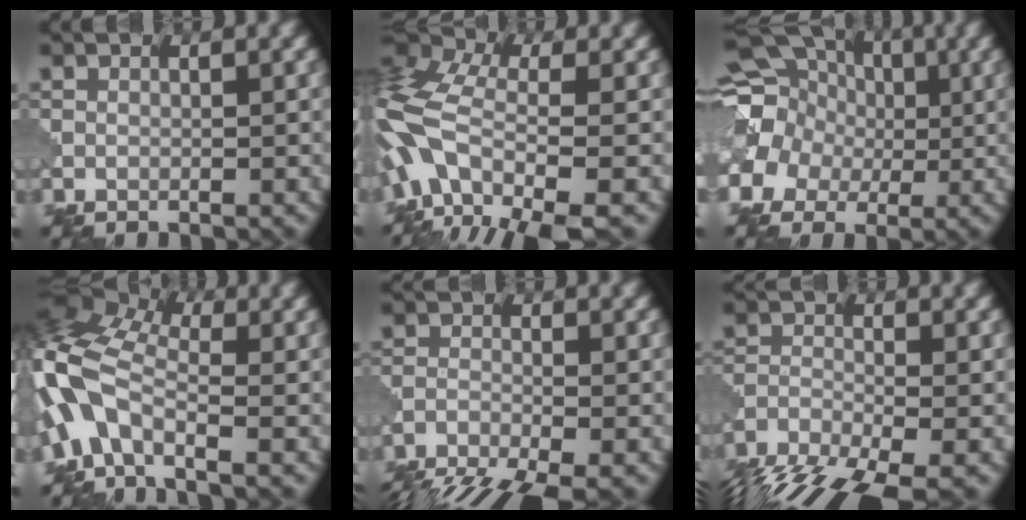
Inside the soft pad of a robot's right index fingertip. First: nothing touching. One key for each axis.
{"total": 11.9, "fx": -4.1, "fy": 6.2, "fz": 9.4, "tx": -0.208, "ty": 0.006, "tz": -0.086}
{"total": 14.3, "fx": 0.7, "fy": 13.1, "fz": 5.7, "tx": -0.156, "ty": 0.016, "tz": -0.021}
{"total": 10.0, "fx": -1.3, "fy": 5.4, "fz": 8.3, "tx": -0.207, "ty": 0.013, "tz": -0.041}
{"total": 9.2, "fx": -7.8, "fy": 2.4, "fz": 4.4, "tx": -0.095, "ty": -0.033, "tz": -0.124}
{"total": 10.0, "fx": -7.5, "fy": 3.3, "fz": 5.7, "tx": -0.123, "ty": -0.032, "tz": -0.137}